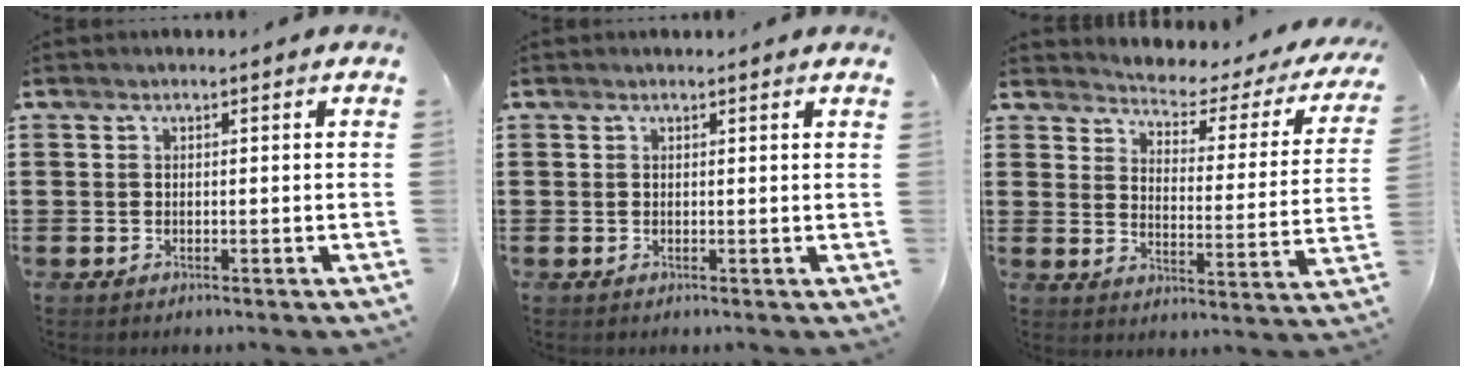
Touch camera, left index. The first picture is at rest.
{"total": 0.5, "force": [0.4, -0.1, 0.3], "torque": [-0.005, -0.001, 0.009]}
{"total": 2.8, "force": [2.5, 0.9, 0.9], "torque": [-0.029, -0.026, 0.030]}